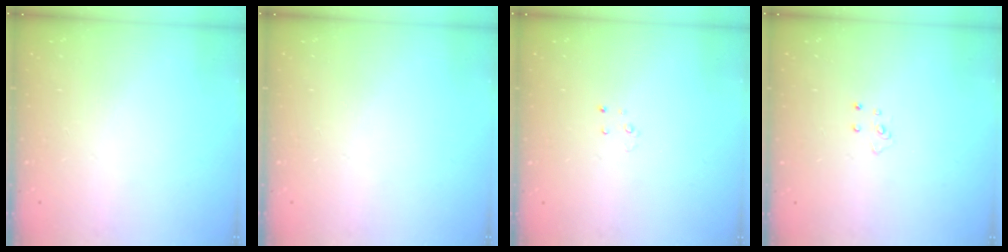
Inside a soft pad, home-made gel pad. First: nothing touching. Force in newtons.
{"total": 0.0}
{"total": 2.5, "press": 2.5, "slide": 0.2}
{"total": 4.1, "press": 4.1, "slide": 0.4}